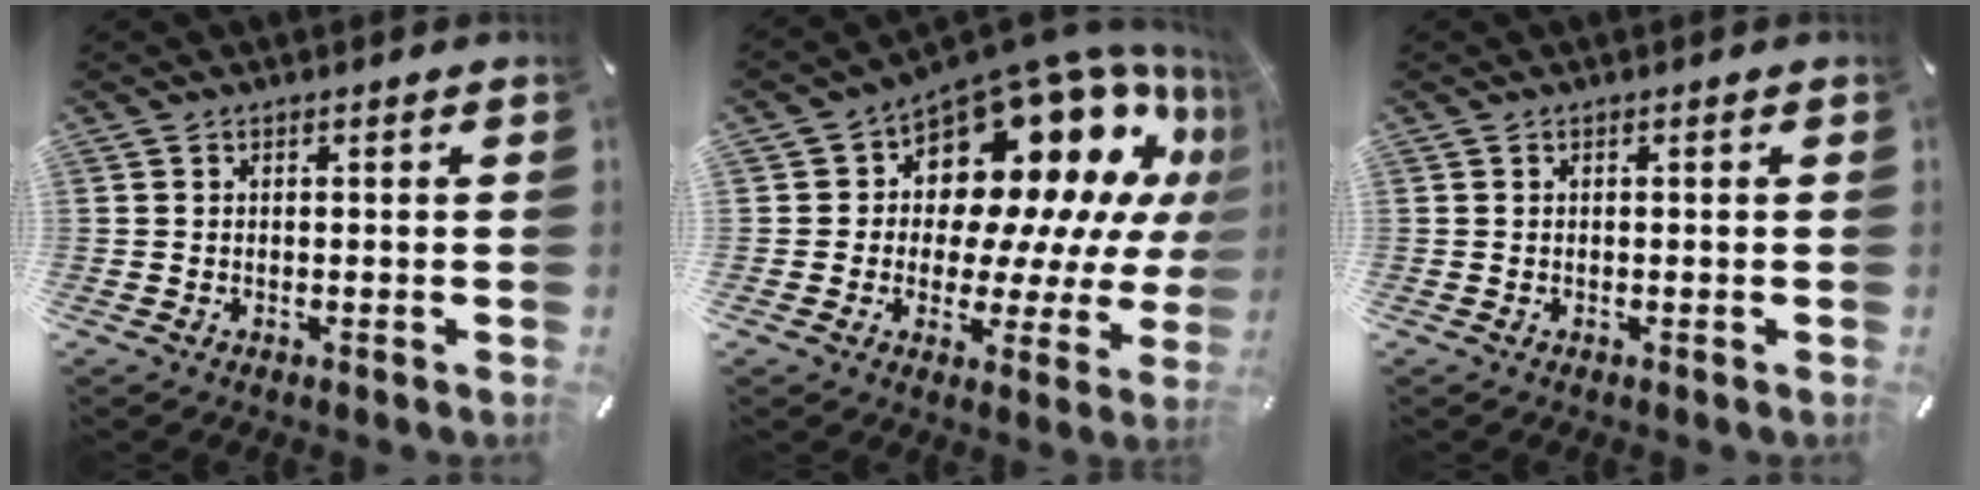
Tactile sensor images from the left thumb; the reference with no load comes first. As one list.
[{"total": 20.4, "force": [11.2, 11.6, 12.5], "torque": [-0.179, -0.104, 0.197]}, {"total": 0.0}]